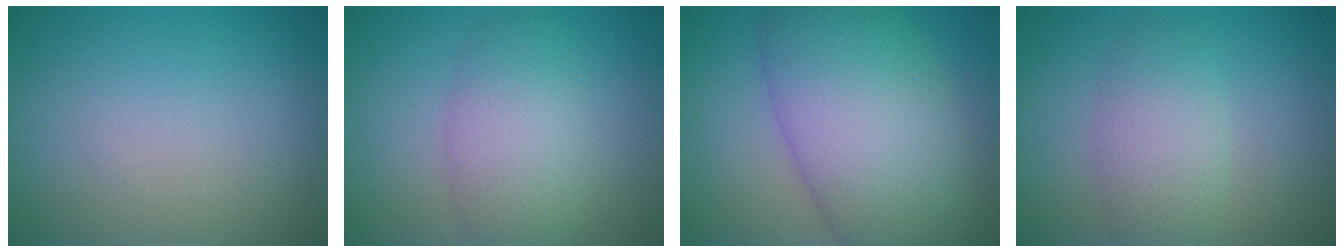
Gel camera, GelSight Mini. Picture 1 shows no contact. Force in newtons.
{"total": 5.3, "press": 5.3, "slide": 0.3}
{"total": 12.4, "press": 12.4, "slide": 0.3}
{"total": 4.0, "press": 4.0, "slide": 0.1}